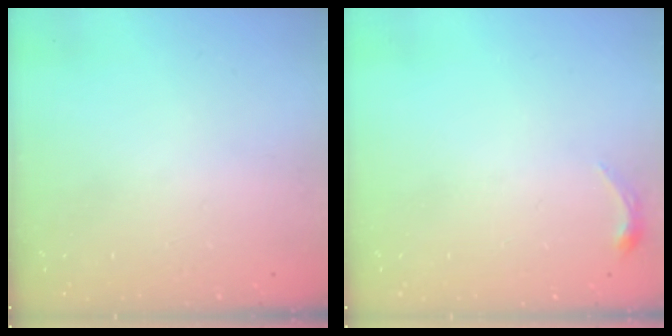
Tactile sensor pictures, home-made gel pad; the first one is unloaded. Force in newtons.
{"total": 3.9, "press": 3.8, "slide": 0.7}